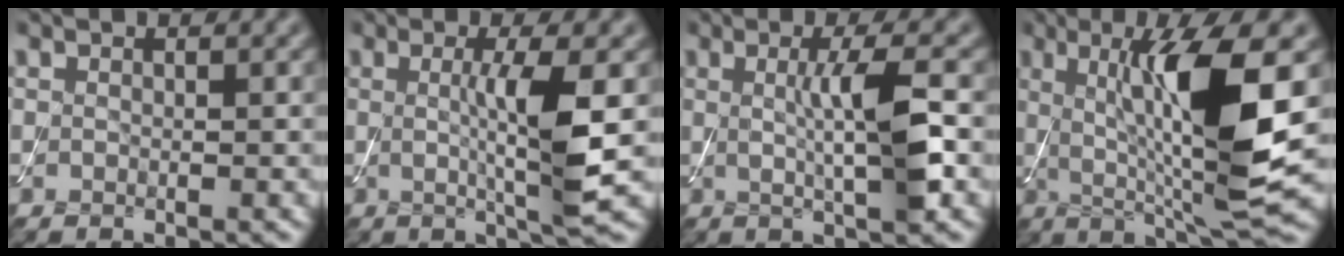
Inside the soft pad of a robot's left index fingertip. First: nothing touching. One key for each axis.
{"total": 5.6, "fx": 0.1, "fy": 0.8, "fz": 5.6, "tx": -0.096, "ty": -0.006, "tz": 0.001}
{"total": 5.2, "fx": 0.2, "fy": 0.9, "fz": 5.1, "tx": -0.086, "ty": 0.002, "tz": 0.005}
{"total": 10.3, "fx": 1.3, "fy": 1.8, "fz": 10.1, "tx": -0.159, "ty": -0.013, "tz": 0.033}